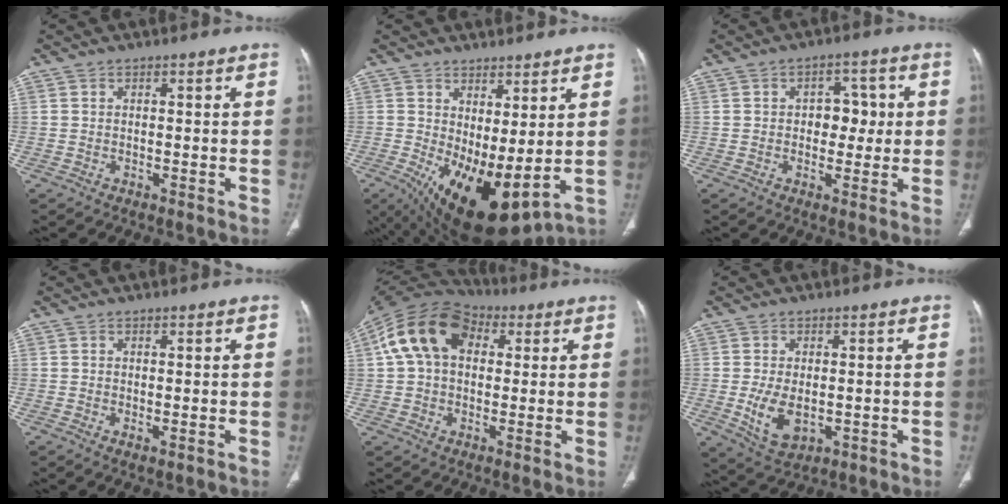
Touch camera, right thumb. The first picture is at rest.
{"total": 14.1, "force": [0.6, 5.8, 12.9], "torque": [-0.226, -0.024, 0.035]}
{"total": 6.2, "force": [0.5, 4.3, 4.4], "torque": [-0.024, 0.009, 0.006]}
{"total": 1.0, "force": [-0.2, 0.5, 0.9], "torque": [-0.020, -0.005, -0.001]}
{"total": 15.2, "force": [3.7, 10.5, 10.3], "torque": [-0.176, 0.032, 0.056]}
{"total": 7.2, "force": [-1.1, 4.3, 5.6], "torque": [-0.099, -0.010, -0.007]}